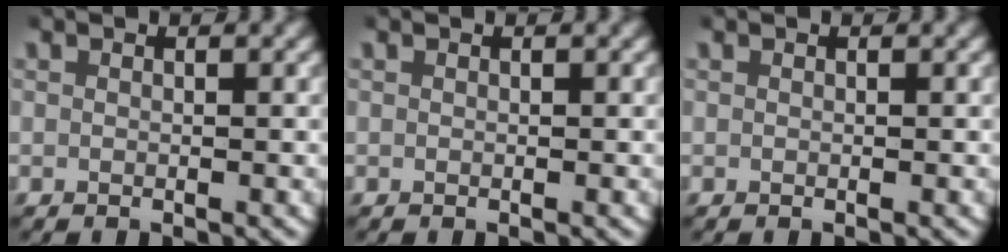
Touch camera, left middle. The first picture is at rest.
{"total": 0.0}
{"total": 0.0}